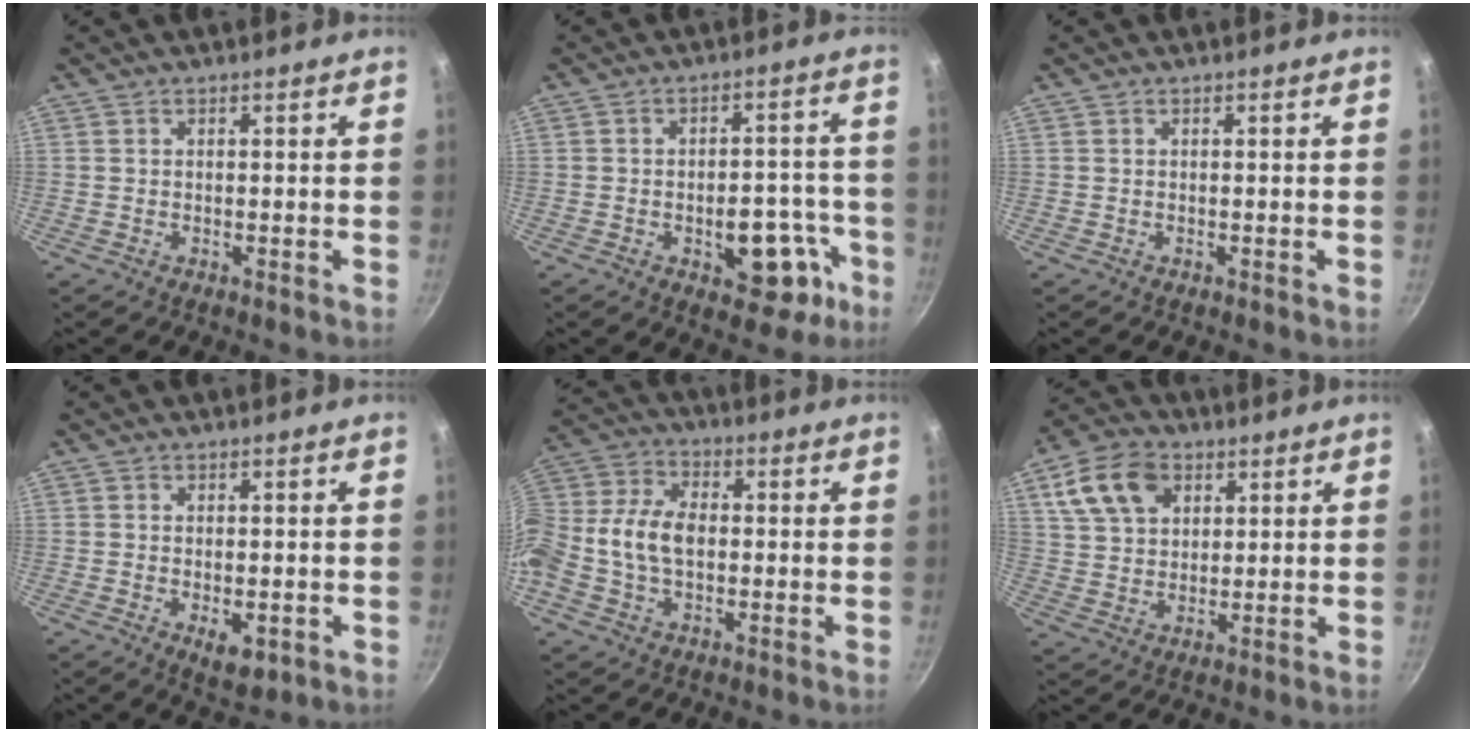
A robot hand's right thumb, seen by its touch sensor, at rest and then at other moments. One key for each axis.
{"total": 11.7, "fx": -4.9, "fy": 6.4, "fz": 8.5, "tx": -0.059, "ty": 0.040, "tz": -0.057}
{"total": 0.0}
{"total": 4.9, "fx": -1.5, "fy": 2.5, "fz": 3.9, "tx": -0.050, "ty": -0.004, "tz": -0.014}
{"total": 13.3, "fx": -1.1, "fy": 9.1, "fz": 9.7, "tx": -0.181, "ty": 0.036, "tz": -0.038}
{"total": 12.1, "fx": 5.0, "fy": 8.5, "fz": 6.9, "tx": -0.111, "ty": 0.003, "tz": 0.090}